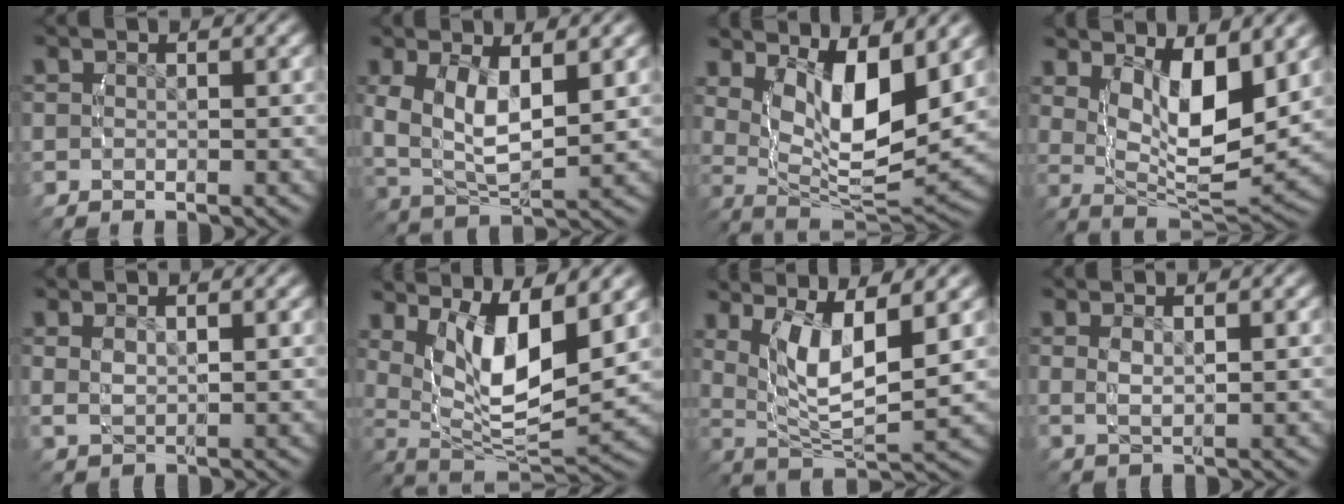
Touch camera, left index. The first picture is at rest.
{"total": 6.9, "force": [0.8, 4.4, 5.2], "torque": [-0.118, -0.025, 0.028]}
{"total": 10.8, "force": [2.3, 5.8, 8.9], "torque": [-0.154, -0.029, 0.049]}
{"total": 8.5, "force": [2.2, 3.7, 7.4], "torque": [-0.120, -0.025, 0.047]}
{"total": 1.8, "force": [1.0, 0.7, 1.3], "torque": [-0.025, 0.002, 0.023]}
{"total": 11.1, "force": [2.9, 6.1, 8.8], "torque": [-0.167, -0.026, 0.059]}
{"total": 7.8, "force": [2.5, 3.8, 6.3], "torque": [-0.125, -0.011, 0.051]}
{"total": 2.0, "force": [1.0, 0.5, 1.7], "torque": [-0.033, 0.002, 0.020]}